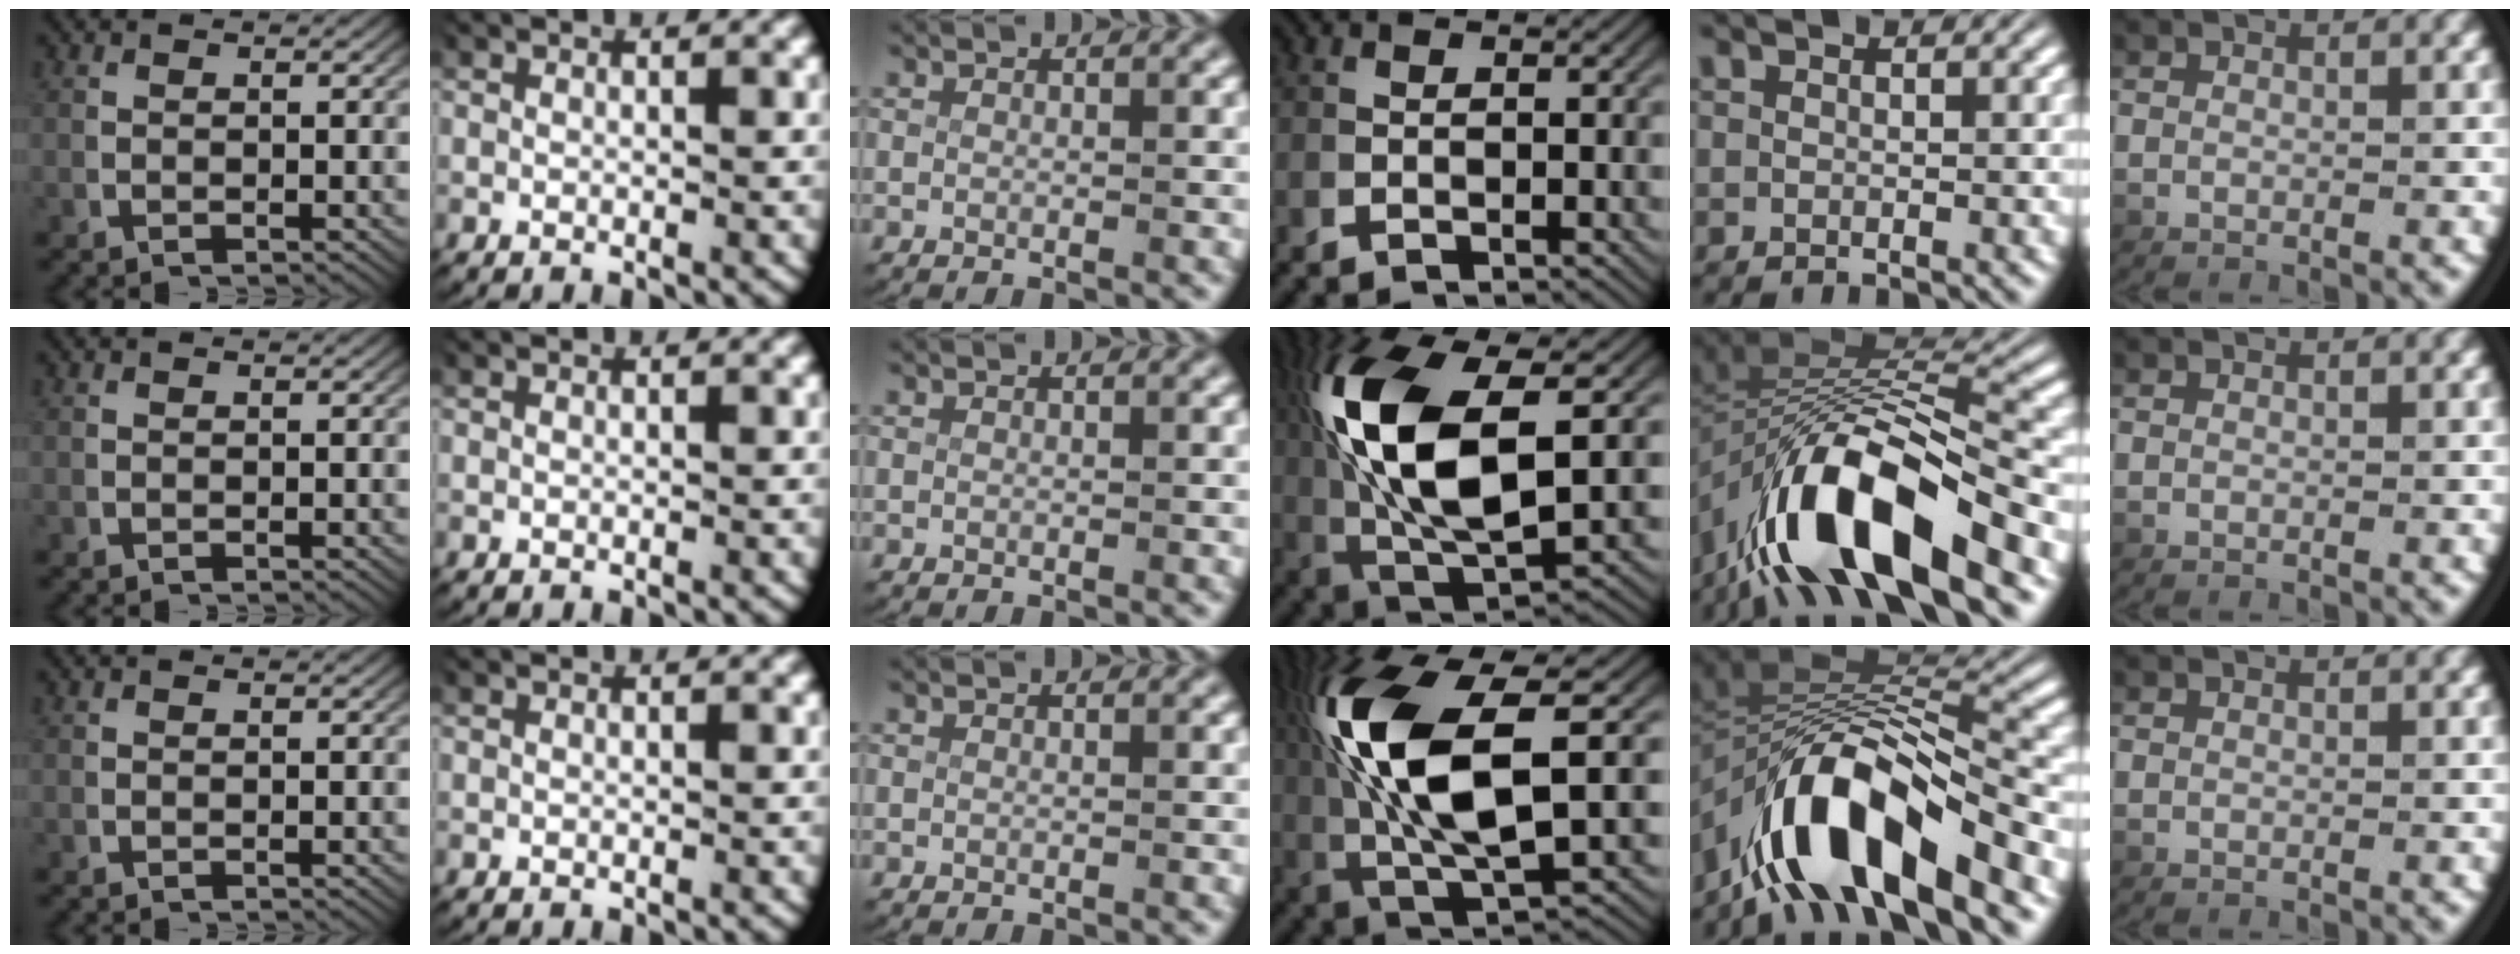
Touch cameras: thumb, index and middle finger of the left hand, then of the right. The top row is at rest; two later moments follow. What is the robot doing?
{"motion": "lift_and_place", "object": "scissors"}